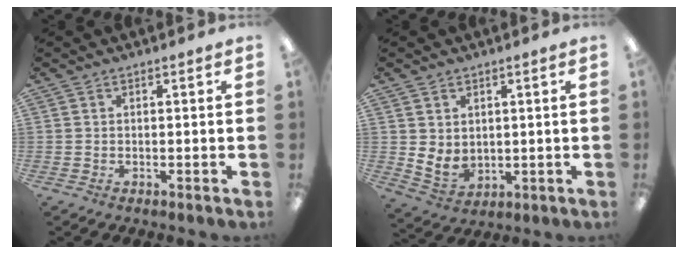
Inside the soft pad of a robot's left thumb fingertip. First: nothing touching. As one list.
[{"total": 4.9, "force": [1.7, 4.0, 2.2], "torque": [-0.053, -0.013, 0.034]}]